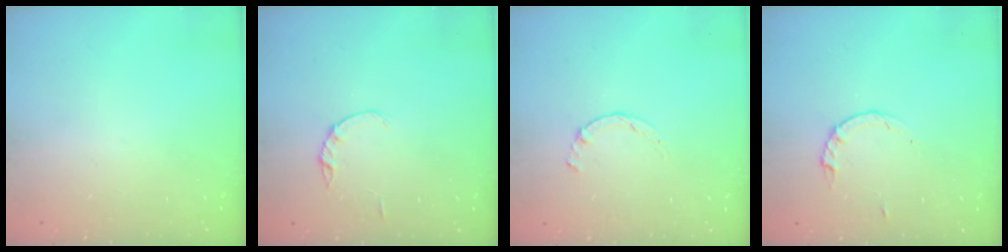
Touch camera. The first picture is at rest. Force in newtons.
{"total": 1.0, "press": 1.0, "slide": 0.2}
{"total": 0.0}
{"total": 2.2, "press": 2.1, "slide": 0.3}